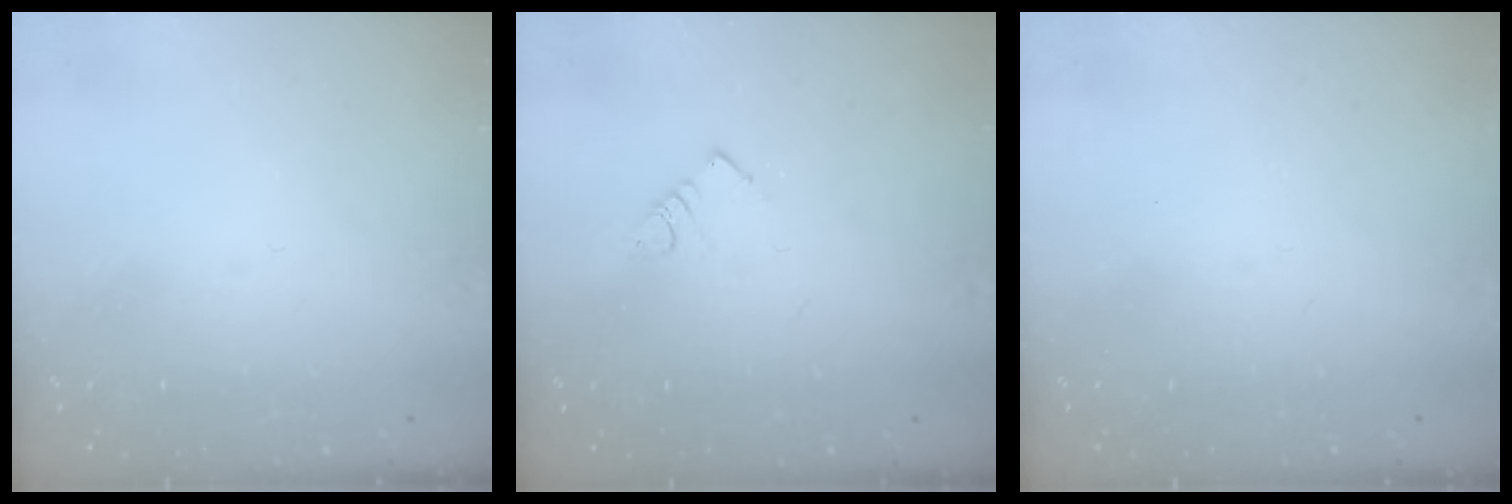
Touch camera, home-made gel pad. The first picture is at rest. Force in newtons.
{"total": 2.9, "press": 2.9, "slide": 0.5}
{"total": 2.1, "press": 2.0, "slide": 0.4}